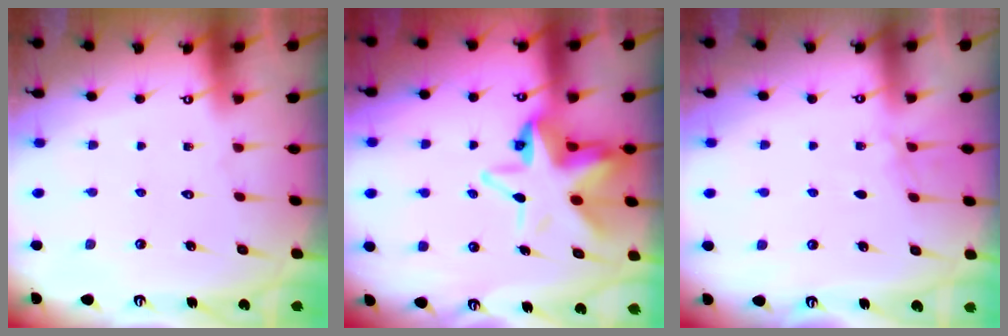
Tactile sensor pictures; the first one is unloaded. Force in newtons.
{"total": 12.5, "press": 12.3, "slide": 2.0}
{"total": 5.2, "press": 5.2, "slide": 0.6}